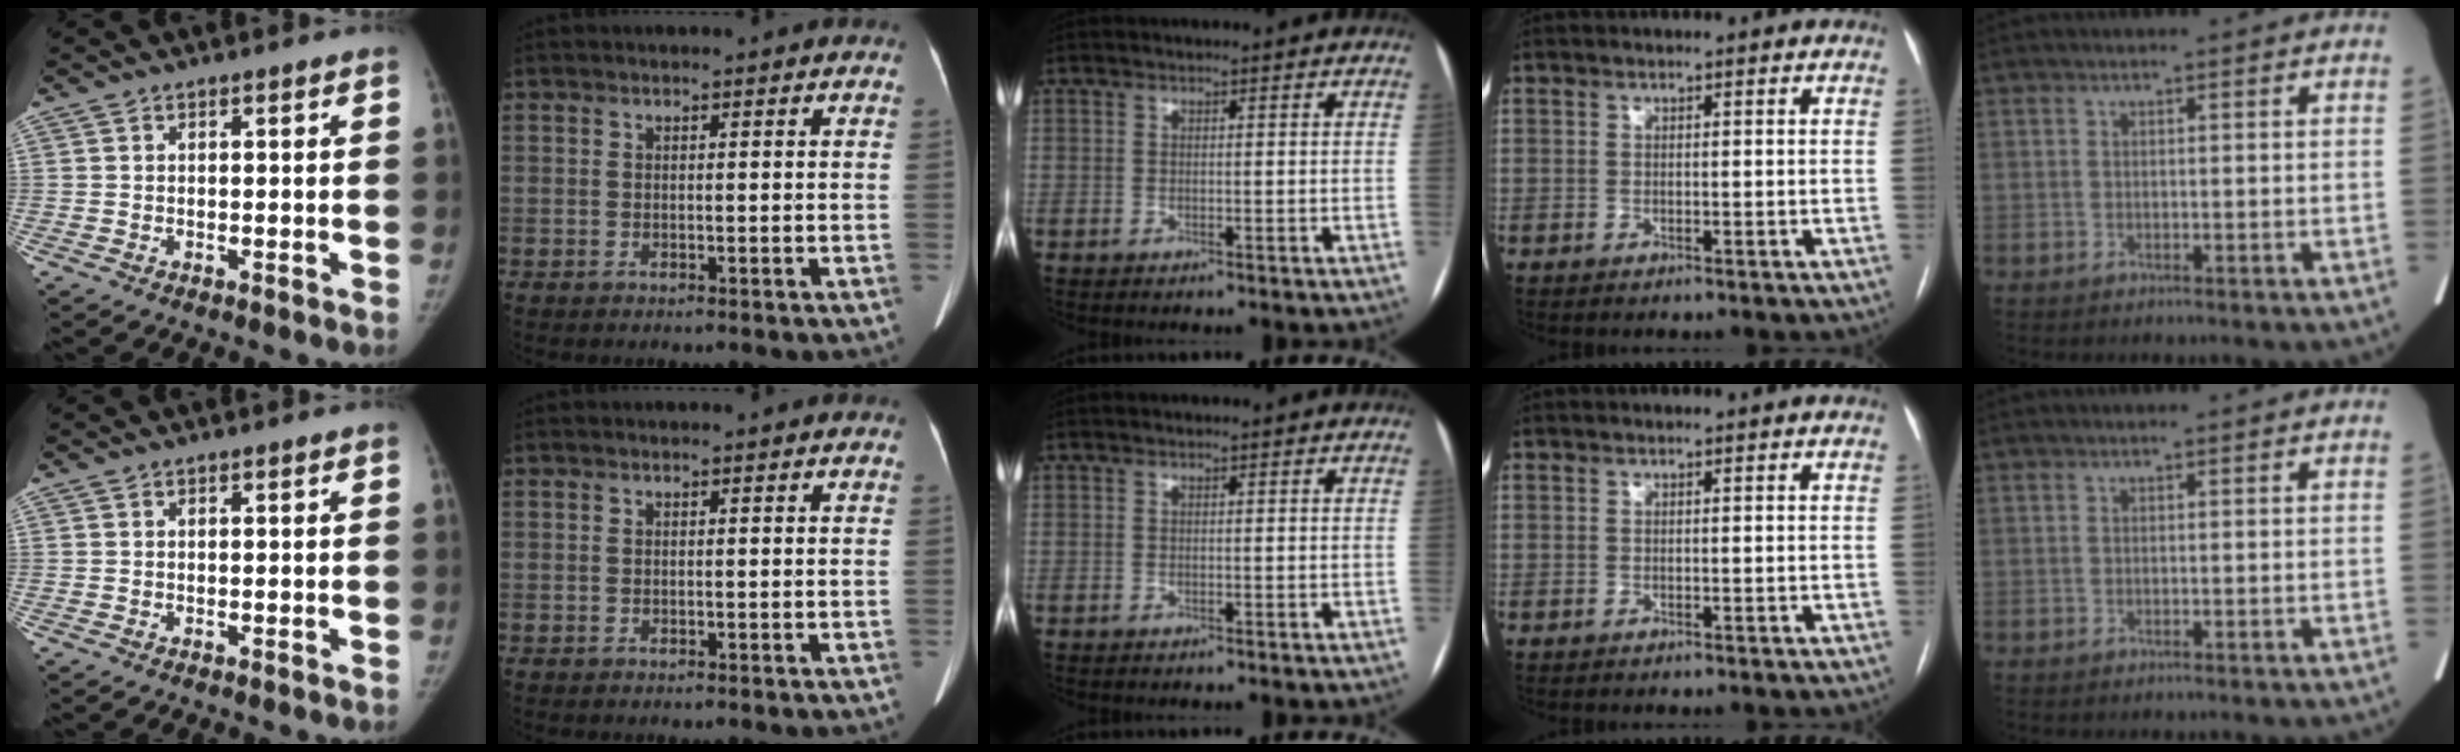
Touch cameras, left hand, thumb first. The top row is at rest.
{}